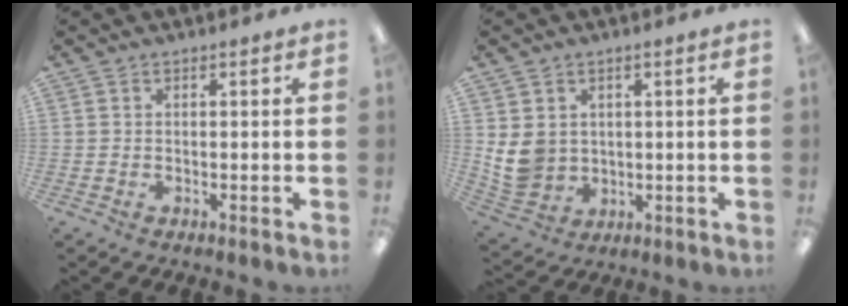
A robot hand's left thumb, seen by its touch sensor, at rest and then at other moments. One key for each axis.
{"total": 7.4, "fx": 1.4, "fy": 6.4, "fz": 3.3, "tx": -0.075, "ty": 0.001, "tz": 0.031}